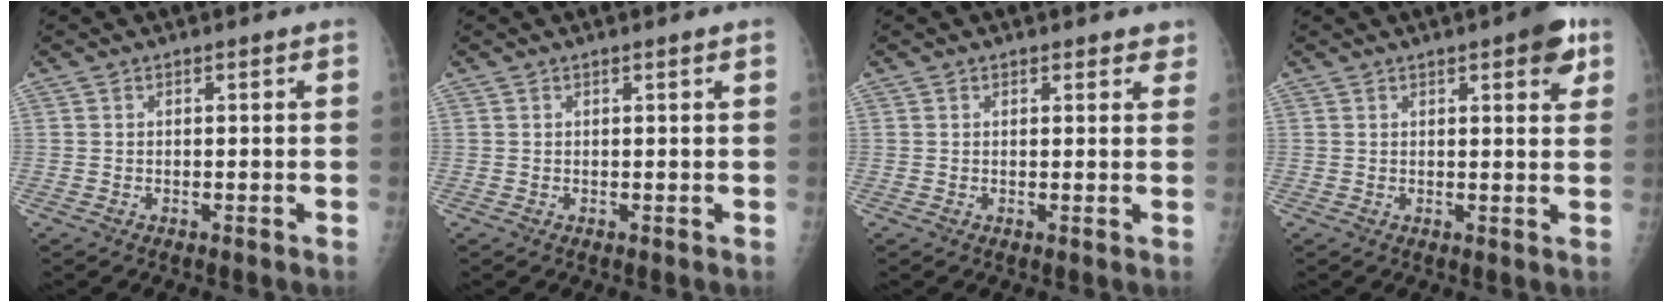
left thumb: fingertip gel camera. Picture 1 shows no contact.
{"total": 0.7, "force": [0.5, -0.1, 0.5], "torque": [-0.013, 0.000, 0.009]}
{"total": 2.3, "force": [1.9, 1.1, 0.6], "torque": [0.021, -0.006, 0.014]}
{"total": 5.8, "force": [3.0, 1.8, 4.7], "torque": [-0.046, -0.008, 0.031]}